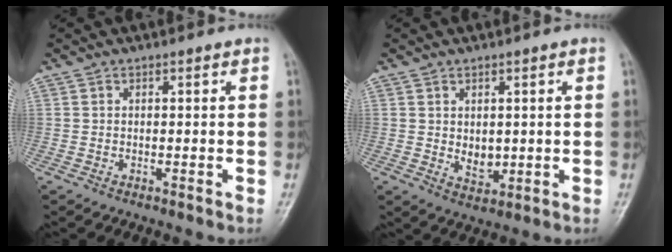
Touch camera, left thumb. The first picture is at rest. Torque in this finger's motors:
{"motor_torque": [0.03, 0.12, 0.06, -0.02, 0.02]}